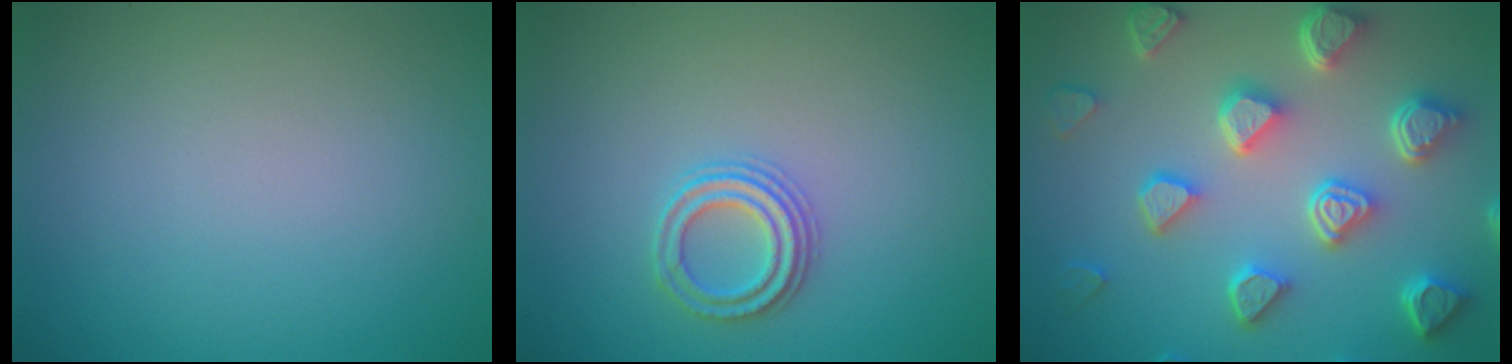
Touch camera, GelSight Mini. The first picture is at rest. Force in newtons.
{"total": 2.3, "press": 2.2, "slide": 0.5}
{"total": 7.4, "press": 5.9, "slide": 4.5}